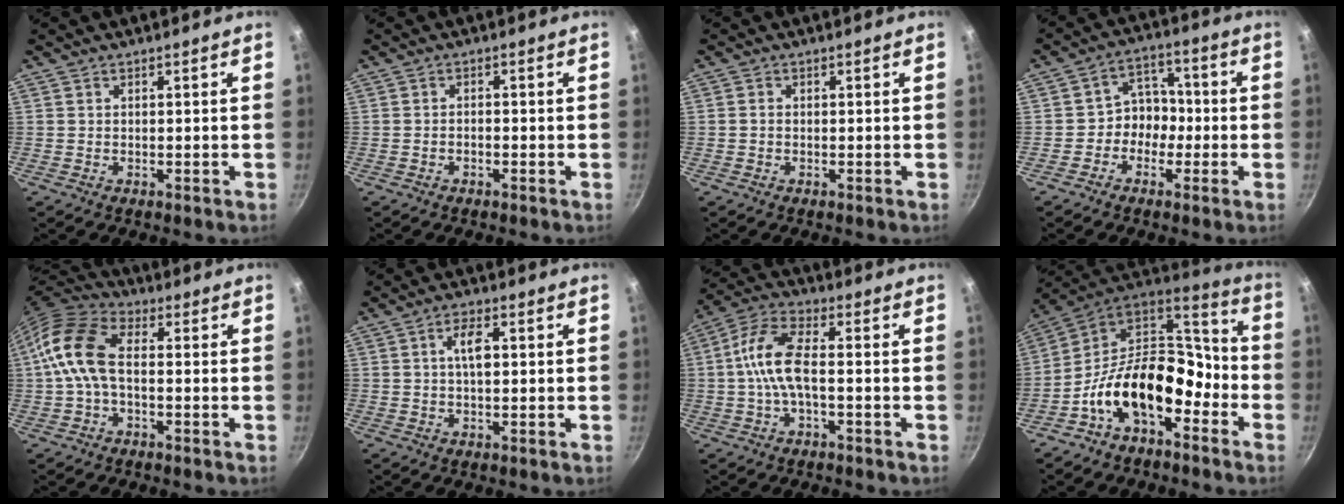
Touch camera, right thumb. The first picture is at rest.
{"total": 1.2, "force": [-0.7, 0.6, 0.7], "torque": [-0.013, 0.011, -0.014]}
{"total": 0.8, "force": [-0.2, 0.6, 0.4], "torque": [-0.007, 0.004, -0.004]}
{"total": 6.6, "force": [-1.9, 5.6, 2.9], "torque": [0.007, 0.033, -0.041]}
{"total": 10.9, "force": [-0.6, 6.3, 8.9], "torque": [-0.176, 0.037, -0.030]}
{"total": 4.4, "force": [0.6, 1.8, 4.0], "torque": [-0.071, 0.008, 0.006]}
{"total": 9.3, "force": [-1.2, 4.0, 8.3], "torque": [-0.177, 0.031, -0.035]}
{"total": 19.1, "force": [-6.9, 11.8, 13.4], "torque": [-0.191, 0.075, -0.136]}